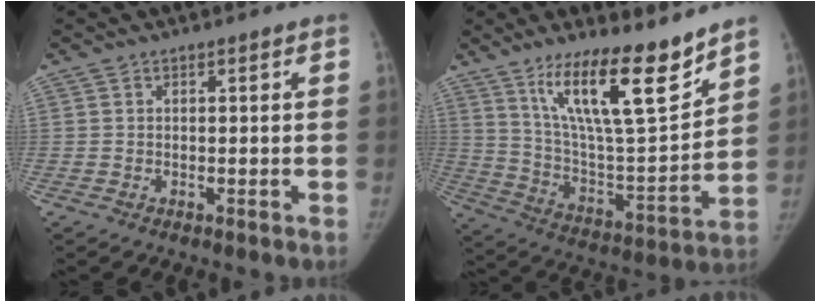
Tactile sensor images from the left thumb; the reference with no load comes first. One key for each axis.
{"total": 19.8, "fx": 13.2, "fy": 4.5, "fz": 14.0, "tx": -0.206, "ty": -0.081, "tz": 0.235}